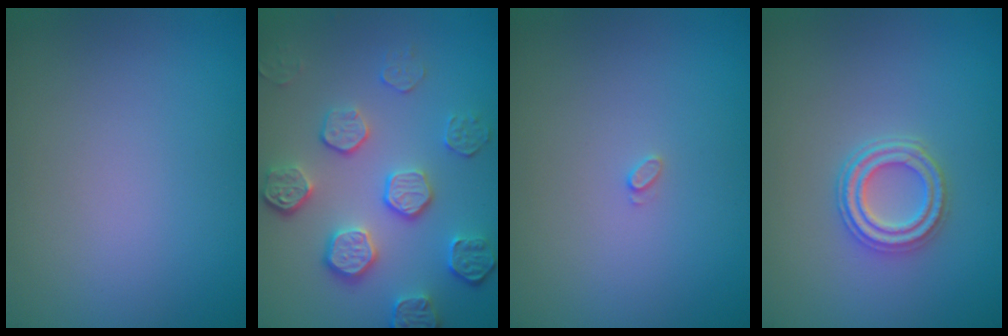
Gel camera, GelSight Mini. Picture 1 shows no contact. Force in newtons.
{"total": 5.3, "press": 4.0, "slide": 3.5}
{"total": 0.6, "press": 0.6, "slide": 0.1}
{"total": 2.9, "press": 2.5, "slide": 1.4}